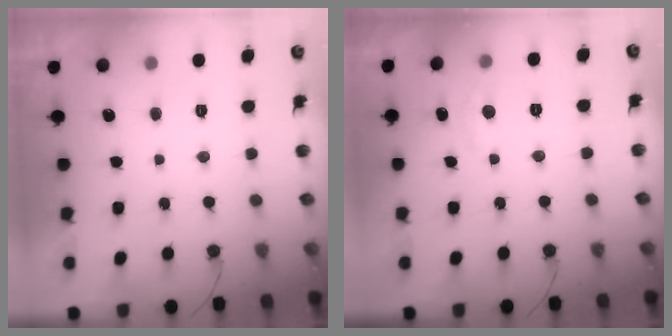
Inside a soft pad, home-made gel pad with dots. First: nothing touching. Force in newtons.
{"total": 4.4, "press": 4.4, "slide": 0.7}